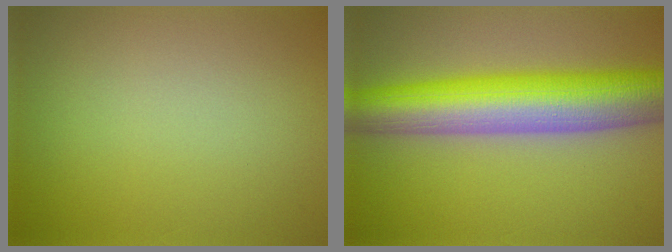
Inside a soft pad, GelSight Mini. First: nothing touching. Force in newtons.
{"total": 10.6, "press": 10.6, "slide": 0.3}